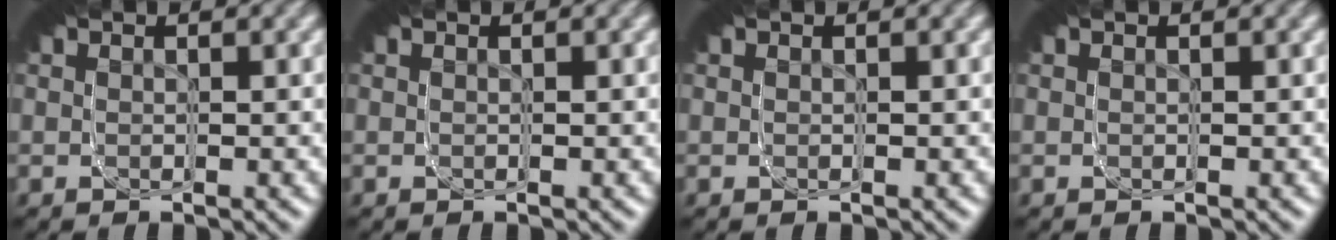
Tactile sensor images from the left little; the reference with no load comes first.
{"total": 0.0}
{"total": 0.0}
{"total": 0.0}